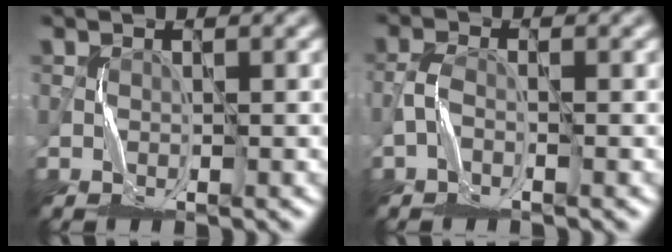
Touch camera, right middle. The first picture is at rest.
{"total": 1.2, "force": [-0.8, 0.2, 0.8], "torque": [-0.021, 0.002, -0.021]}